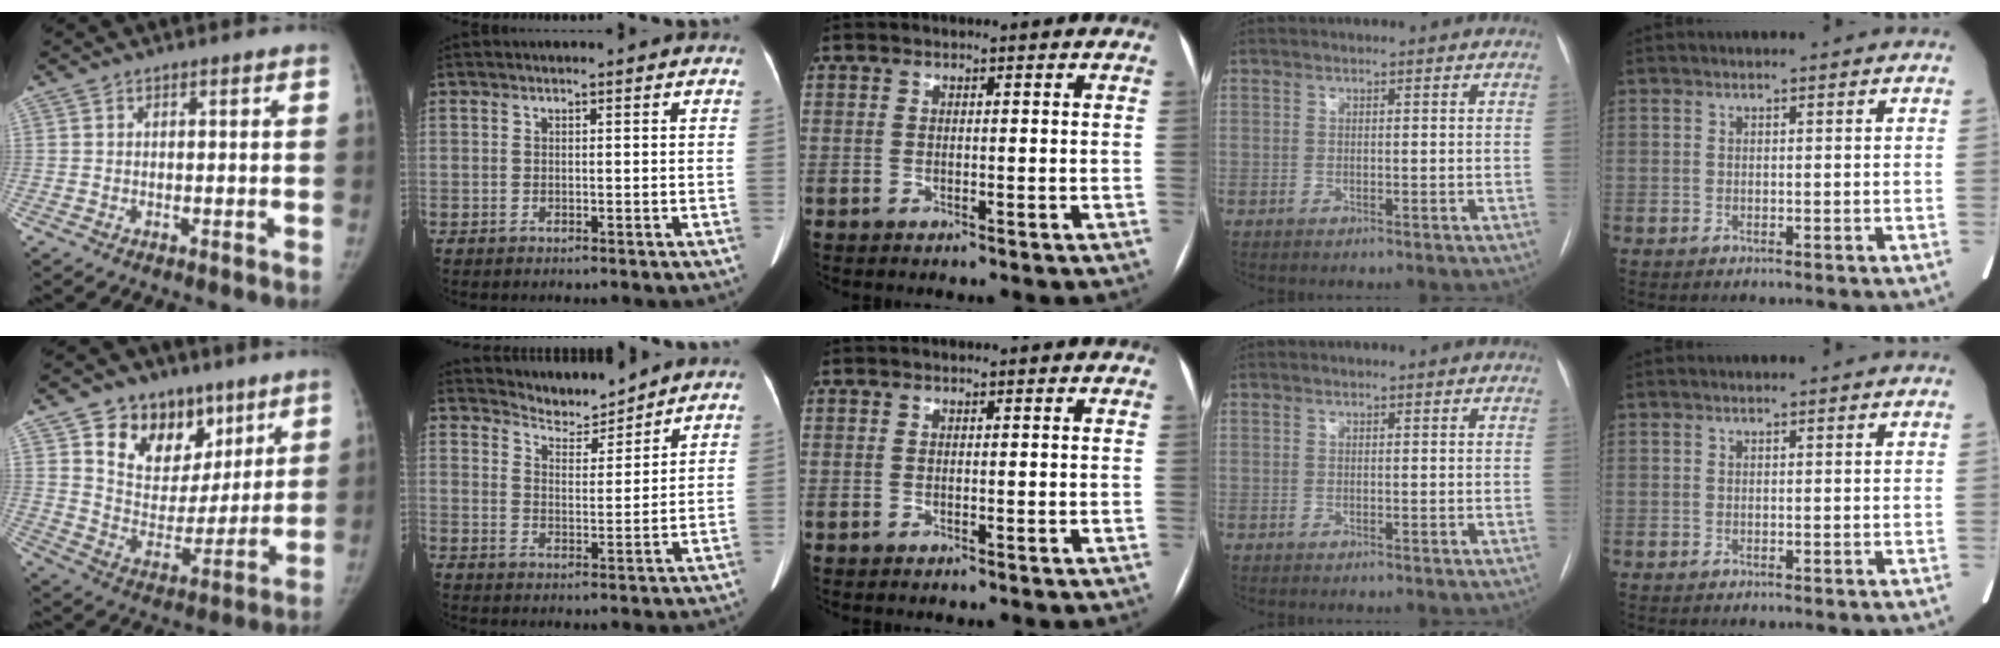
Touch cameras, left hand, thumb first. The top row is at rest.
{"thumb": {"total": 17.0, "force": [9.6, 12.1, 7.1], "torque": [-0.061, -0.042, 0.164]}, "index": {"total": 5.1, "force": [5.1, 0.4, -0.3], "torque": [-0.001, -0.002, 0.090]}}